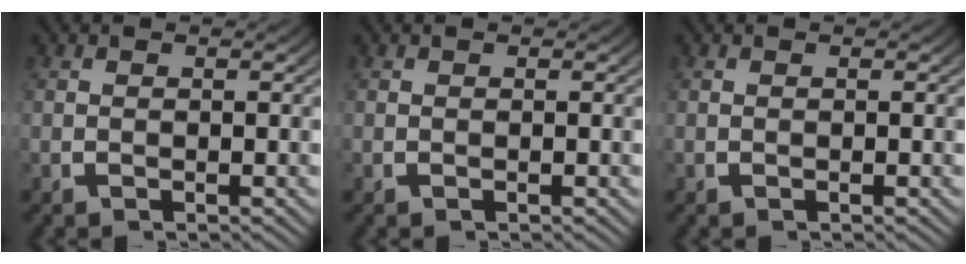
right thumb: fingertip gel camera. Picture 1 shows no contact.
{"total": 0.0}
{"total": 0.0}